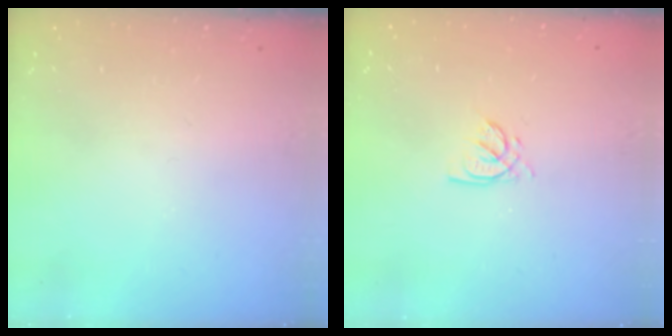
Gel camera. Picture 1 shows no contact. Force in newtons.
{"total": 2.6, "press": 2.6, "slide": 0.2}